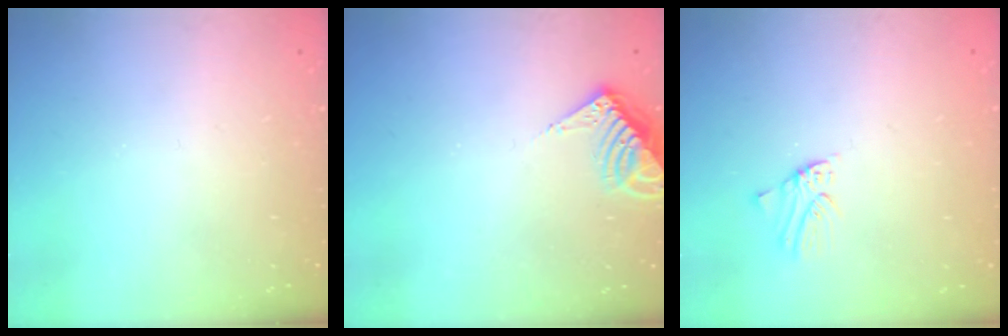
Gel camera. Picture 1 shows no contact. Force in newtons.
{"total": 8.8, "press": 8.8, "slide": 0.3}
{"total": 0.7, "press": 0.7, "slide": 0.1}